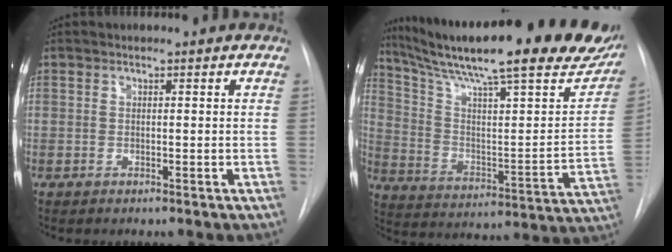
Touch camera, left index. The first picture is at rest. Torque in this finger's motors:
{"motor_torque": [0.00, -2.14, 0.08, 0.10]}